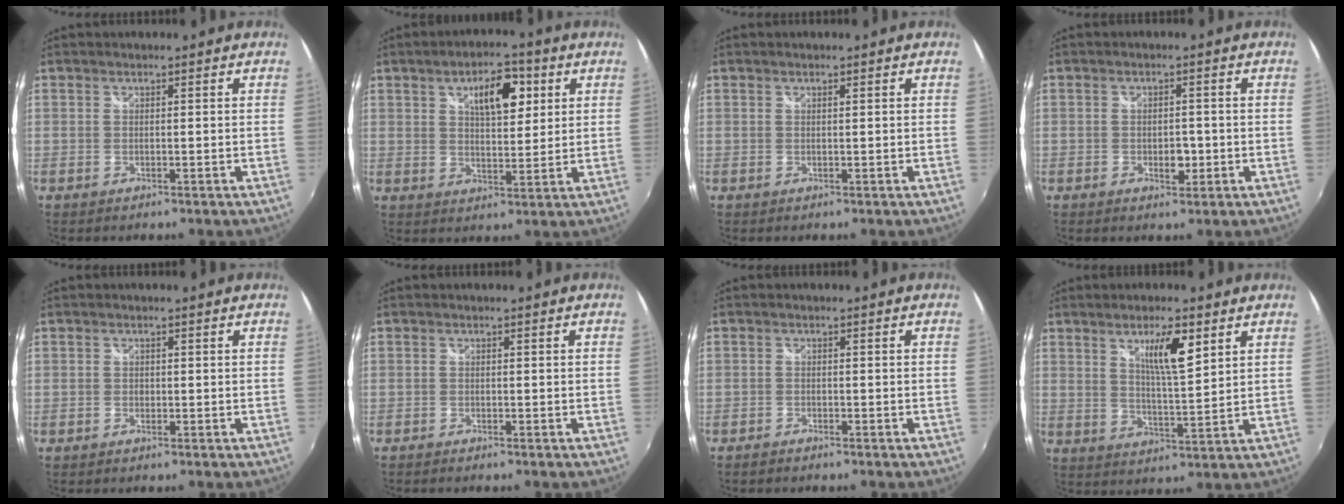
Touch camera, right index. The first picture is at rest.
{"total": 8.9, "force": [3.7, 3.9, 7.1], "torque": [-0.109, 0.018, 0.059]}
{"total": 0.0}
{"total": 2.7, "force": [-0.7, 1.7, 2.0], "torque": [-0.033, 0.003, -0.006]}
{"total": 0.6, "force": [-0.2, 0.6, 0.1], "torque": [-0.003, 0.002, -0.001]}
{"total": 1.3, "force": [-1.2, 0.1, 0.5], "torque": [-0.012, -0.006, -0.021]}
{"total": 1.6, "force": [-1.5, 0.4, 0.3], "torque": [-0.016, -0.002, -0.030]}
{"total": 7.5, "force": [3.9, 1.5, 6.2], "torque": [-0.102, -0.001, 0.068]}